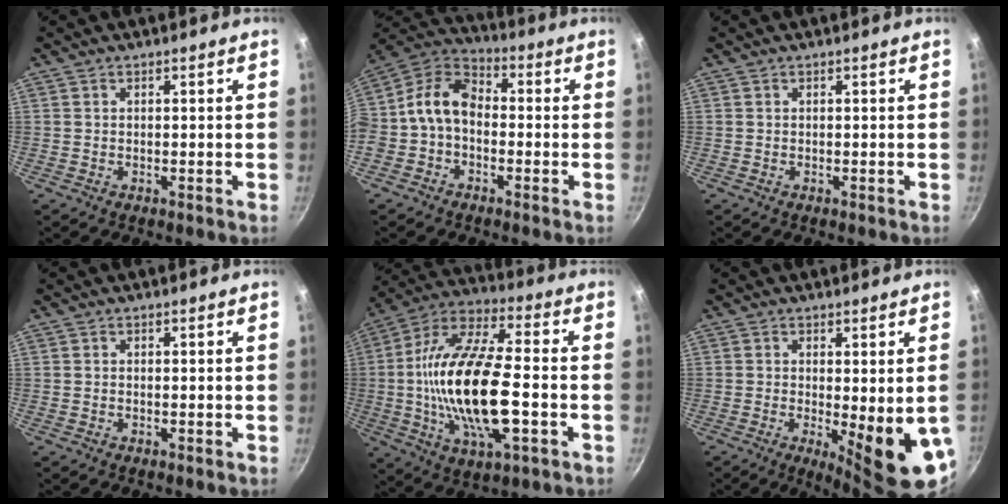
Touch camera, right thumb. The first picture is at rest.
{"total": 11.3, "force": [-1.3, 8.3, 7.5], "torque": [-0.125, 0.048, -0.044]}
{"total": 0.0}
{"total": 0.0}
{"total": 23.3, "force": [-3.1, 9.2, 21.2], "torque": [-0.406, 0.019, -0.066]}
{"total": 11.3, "force": [-1.6, 2.9, 10.8], "torque": [-0.129, -0.020, -0.011]}